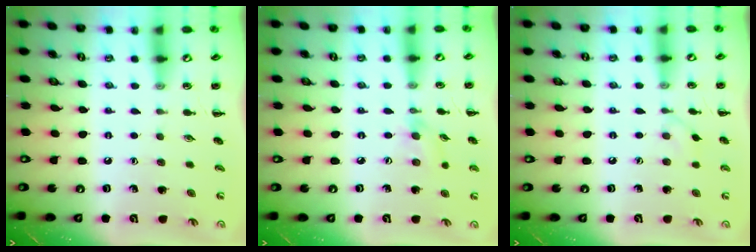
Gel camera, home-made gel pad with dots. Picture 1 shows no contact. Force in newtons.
{"total": 3.8, "press": 3.5, "slide": 1.3}
{"total": 2.8, "press": 2.5, "slide": 1.1}